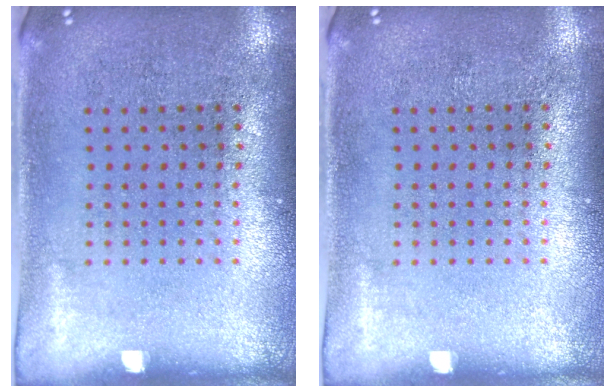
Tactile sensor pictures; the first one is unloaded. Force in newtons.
{"total": 0.0}